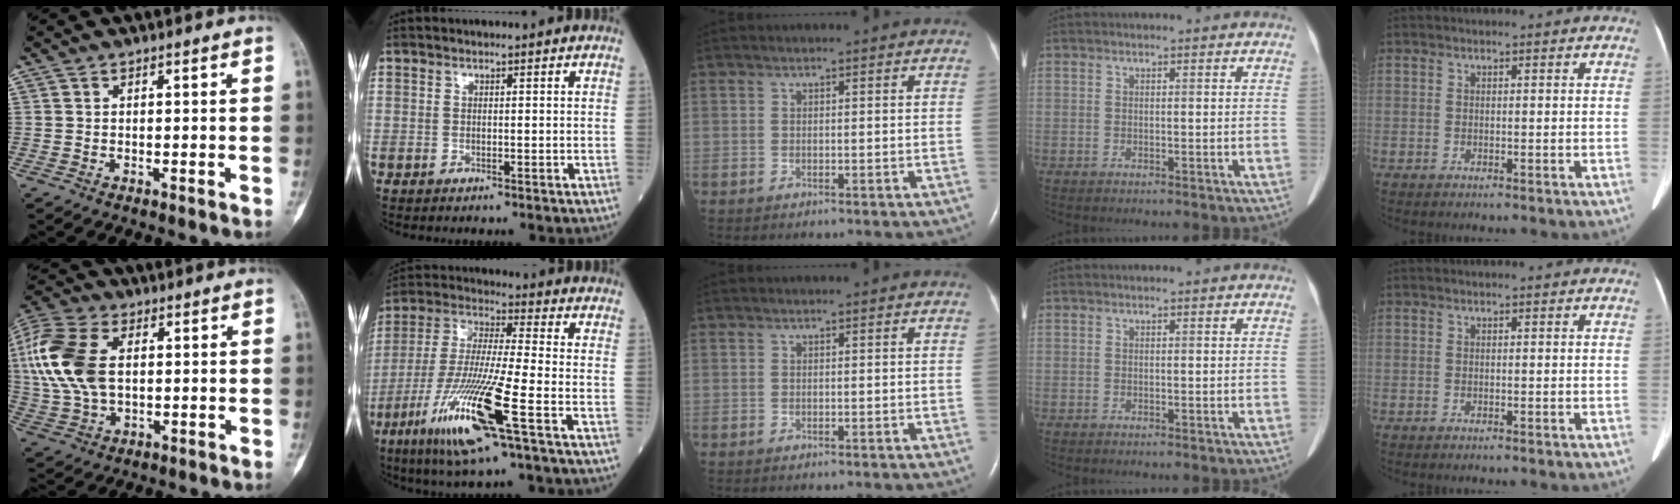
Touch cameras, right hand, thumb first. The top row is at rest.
{"thumb": {"total": 16.9, "force": [2.9, 10.3, 13.1], "torque": [-0.308, 0.008, 0.052]}, "index": {"total": 16.9, "force": [-7.8, 0.5, 15.0], "torque": [-0.323, -0.032, -0.147]}}